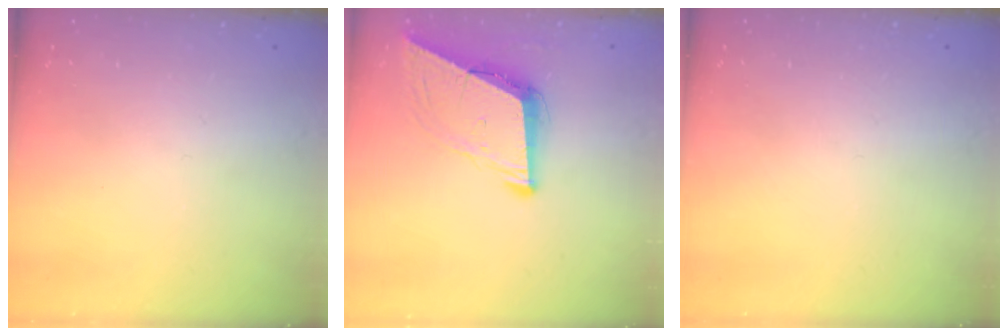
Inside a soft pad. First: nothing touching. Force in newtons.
{"total": 9.0, "press": 8.2, "slide": 3.7}
{"total": 0.0}